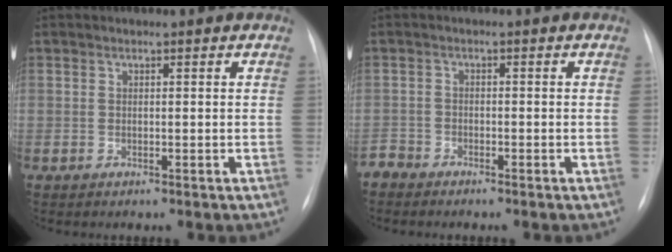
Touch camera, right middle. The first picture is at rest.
{"total": 2.2, "force": [-2.1, 0.6, -0.2], "torque": [0.008, -0.002, -0.040]}